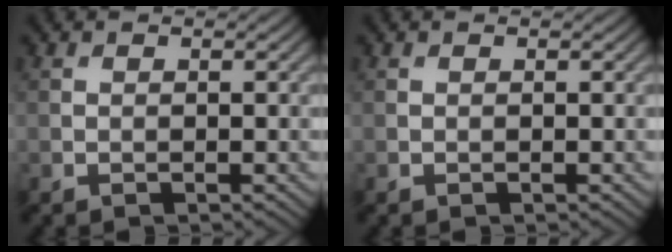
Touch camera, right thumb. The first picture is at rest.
{"total": 0.0}